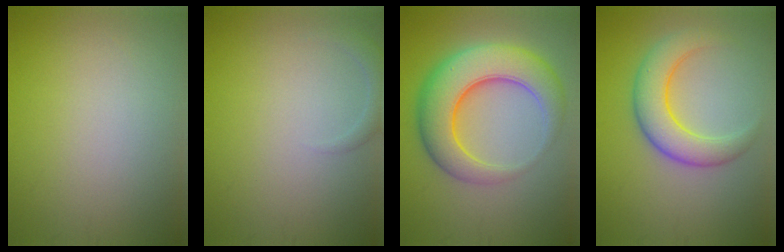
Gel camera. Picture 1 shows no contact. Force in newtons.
{"total": 1.5, "press": 1.5, "slide": 0.2}
{"total": 8.7, "press": 8.7, "slide": 0.1}
{"total": 5.2, "press": 5.2, "slide": 0.1}